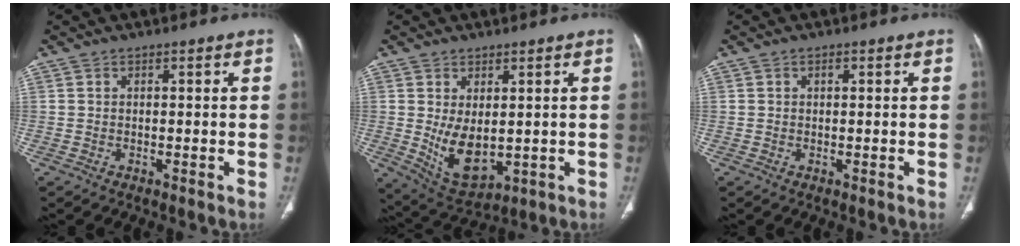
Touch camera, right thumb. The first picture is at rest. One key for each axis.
{"total": 9.0, "fx": 0.0, "fy": 5.0, "fz": 7.4, "tx": -0.113, "ty": -0.017, "tz": 0.026}
{"total": 0.6, "fx": 0.2, "fy": 0.4, "fz": 0.4, "tx": -0.005, "ty": 0.001, "tz": 0.004}